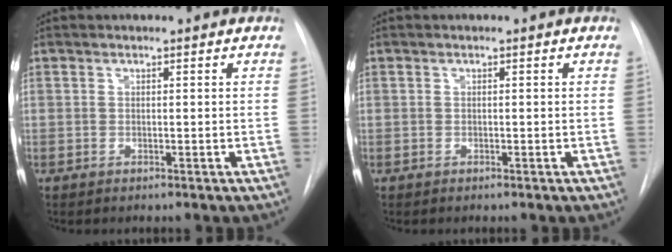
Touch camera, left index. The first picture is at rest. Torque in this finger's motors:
{"motor_torque": [0.00, 0.00, 0.00, 0.00]}